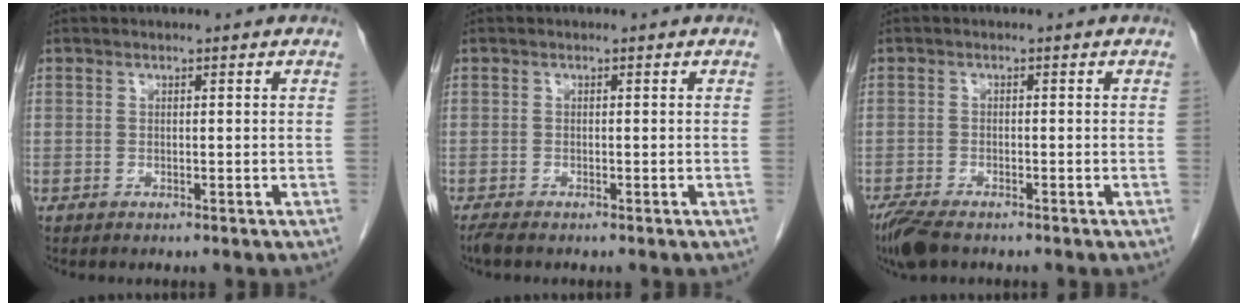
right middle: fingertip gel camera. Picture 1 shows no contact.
{"total": 1.3, "force": [-1.1, 0.2, 0.6], "torque": [-0.022, -0.006, -0.023]}
{"total": 5.0, "force": [-3.9, 1.4, 2.8], "torque": [-0.059, -0.013, -0.069]}